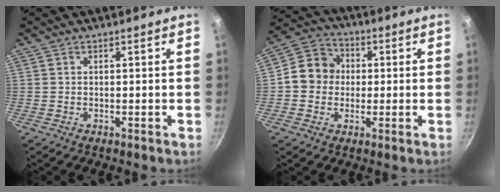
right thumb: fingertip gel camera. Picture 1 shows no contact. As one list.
[{"total": 9.3, "force": [0.1, 8.4, 4.0], "torque": [-0.034, 0.019, -0.020]}]